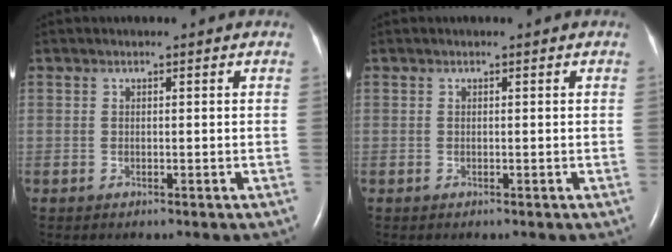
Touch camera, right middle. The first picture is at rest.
{"total": 0.0}